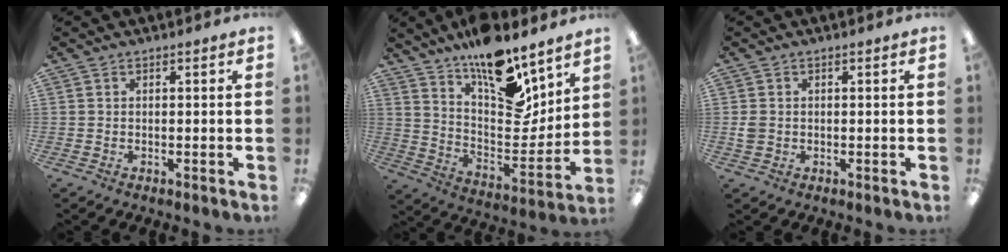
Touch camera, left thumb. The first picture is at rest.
{"total": 16.6, "force": [13.1, 6.1, 8.3], "torque": [-0.131, -0.105, 0.228]}
{"total": 2.4, "force": [-0.2, 2.1, 1.2], "torque": [-0.013, 0.001, -0.005]}